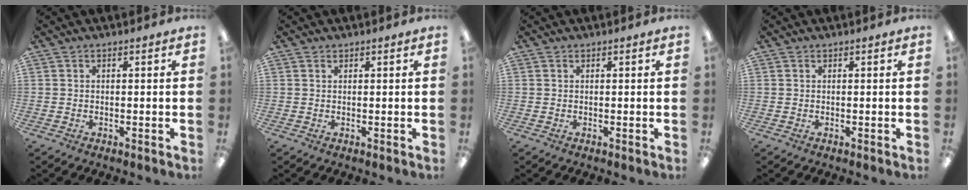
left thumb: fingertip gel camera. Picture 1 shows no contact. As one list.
[{"total": 0.5, "force": [0.5, 0.2, 0.1], "torque": [-0.002, 0.001, 0.009]}, {"total": 0.0}, {"total": 0.0}]